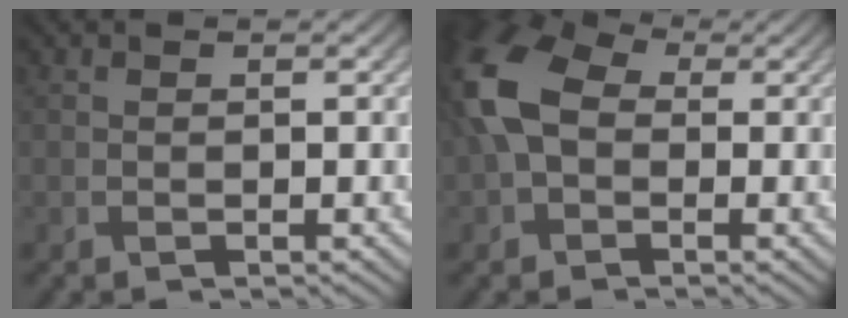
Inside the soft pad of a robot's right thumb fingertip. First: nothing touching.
{"total": 10.3, "force": [0.4, 7.2, 7.4], "torque": [-0.197, 0.015, -0.012]}